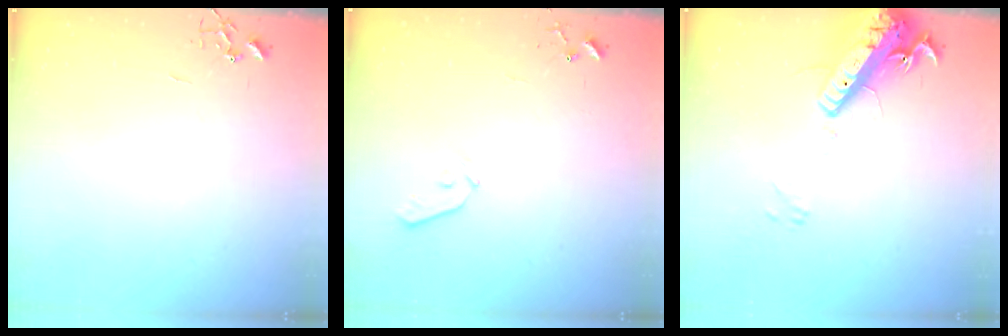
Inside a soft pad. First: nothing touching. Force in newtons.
{"total": 5.5, "press": 5.5, "slide": 0.5}
{"total": 19.0, "press": 18.7, "slide": 3.7}